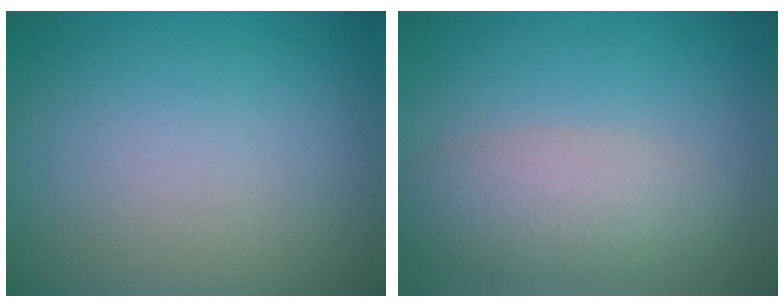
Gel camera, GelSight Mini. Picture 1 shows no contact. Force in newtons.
{"total": 4.5, "press": 4.4, "slide": 0.4}